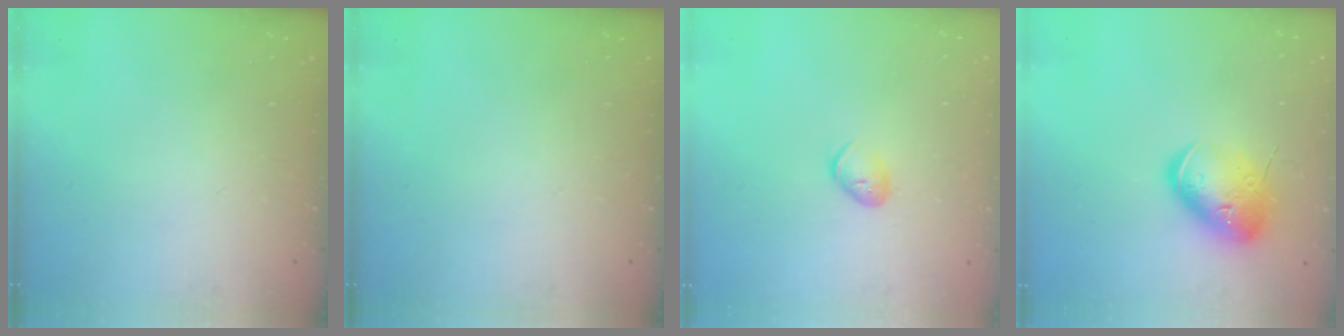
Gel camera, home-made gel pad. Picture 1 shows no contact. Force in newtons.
{"total": 0.0}
{"total": 7.1, "press": 7.0, "slide": 1.2}
{"total": 15.1, "press": 14.9, "slide": 2.1}